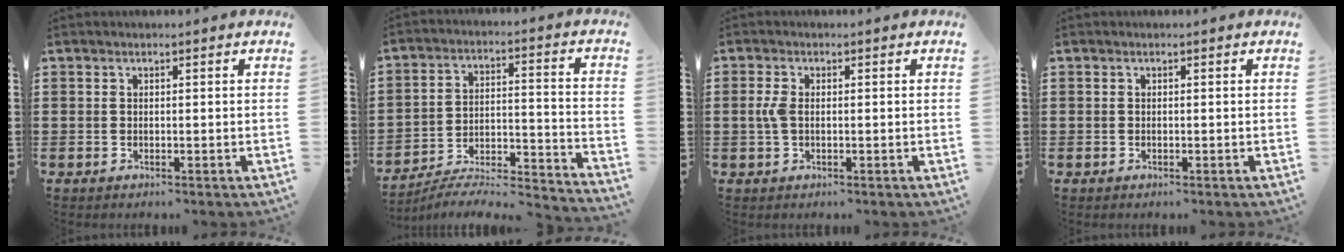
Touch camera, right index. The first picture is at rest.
{"total": 4.9, "force": [-4.5, 0.9, 1.7], "torque": [-0.029, -0.007, -0.092]}
{"total": 2.9, "force": [-0.2, 1.4, 2.5], "torque": [-0.072, -0.004, -0.011]}
{"total": 0.0}